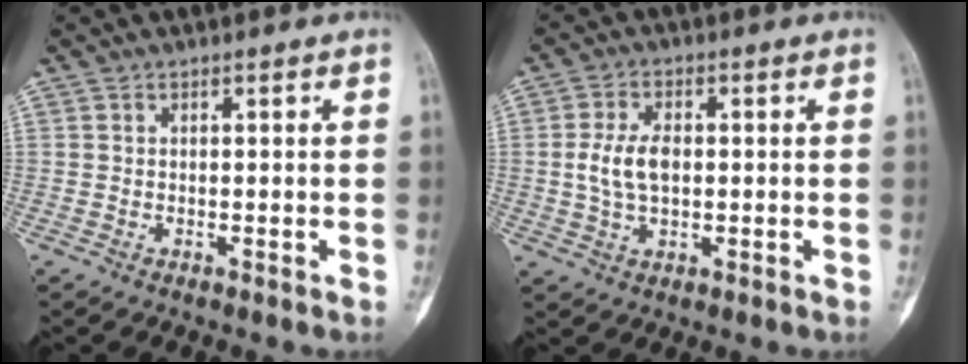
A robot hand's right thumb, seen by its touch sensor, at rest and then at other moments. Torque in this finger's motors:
{"motor_torque": [0.07, 0.07, 0.27, -0.05, 0.13]}